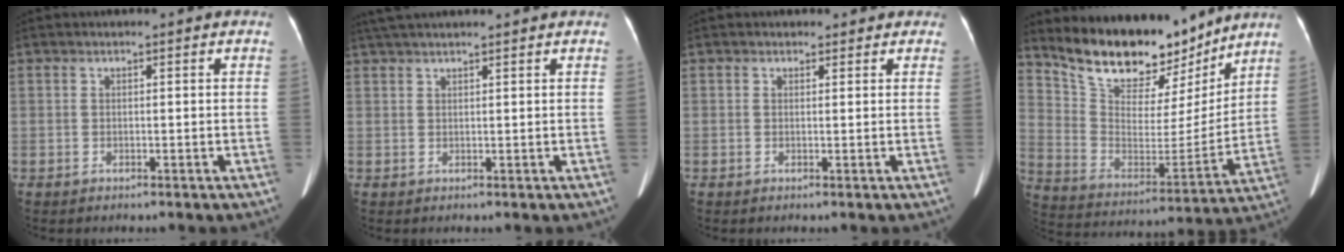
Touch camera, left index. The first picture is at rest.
{"total": 9.5, "force": [8.3, 0.5, 4.6], "torque": [-0.073, 0.031, 0.118]}
{"total": 2.1, "force": [1.3, 1.6, -0.4], "torque": [0.026, -0.003, 0.006]}
{"total": 18.2, "force": [15.9, 6.1, 6.6], "torque": [-0.116, -0.024, 0.265]}